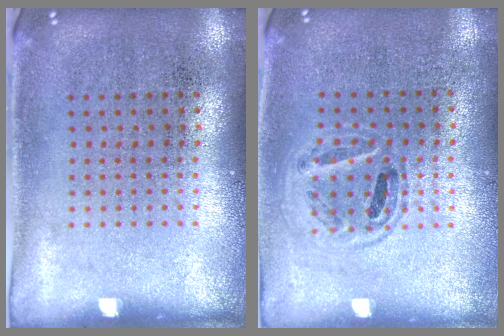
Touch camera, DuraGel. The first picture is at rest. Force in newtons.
{"total": 0.9, "press": 0.9, "slide": 0.4}